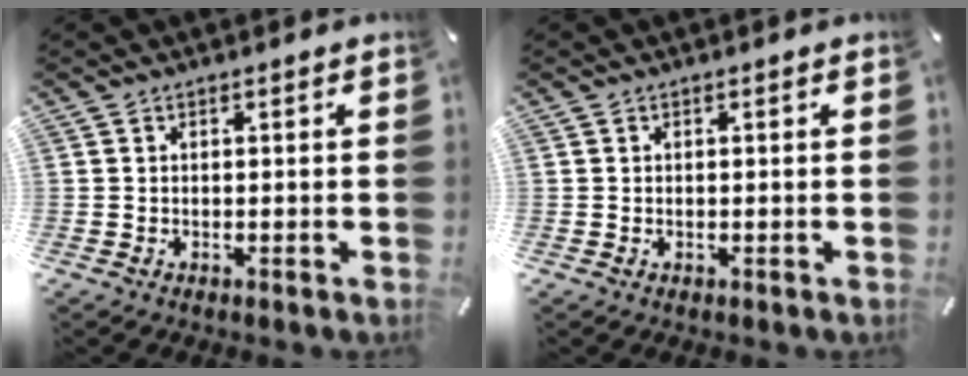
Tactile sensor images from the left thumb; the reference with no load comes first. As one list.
[{"total": 0.0}]